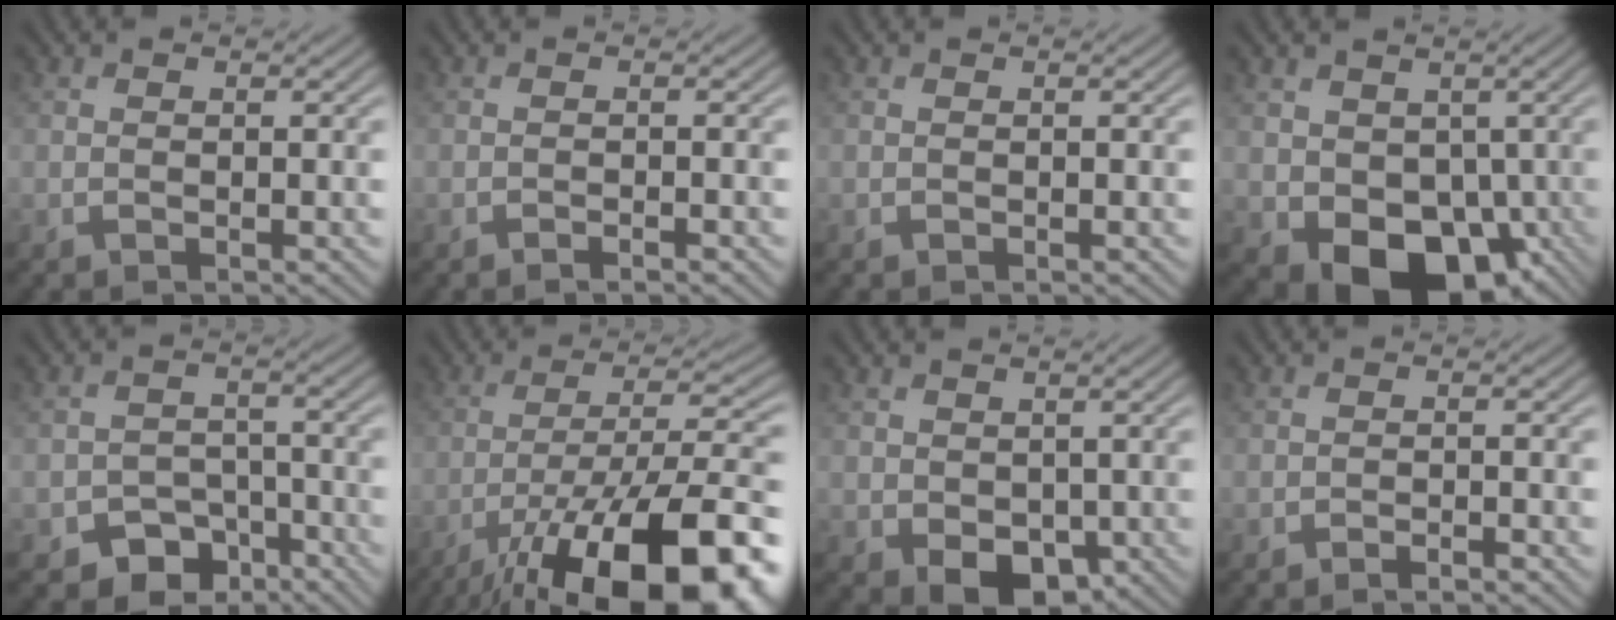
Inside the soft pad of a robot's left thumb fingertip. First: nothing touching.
{"total": 1.1, "force": [-0.8, 0.1, 0.8], "torque": [-0.012, 0.002, -0.014]}
{"total": 0.0}
{"total": 10.4, "force": [-2.4, 7.9, 6.4], "torque": [-0.113, -0.038, -0.032]}
{"total": 6.1, "force": [-4.2, 3.9, 2.0], "torque": [-0.032, -0.009, -0.070]}
{"total": 20.1, "force": [-12.0, 6.3, 14.9], "torque": [-0.213, -0.028, -0.188]}
{"total": 4.3, "force": [-0.7, 3.2, 2.8], "torque": [-0.060, -0.014, -0.009]}
{"total": 1.4, "force": [-1.1, 0.2, 0.8], "torque": [-0.012, 0.003, -0.018]}